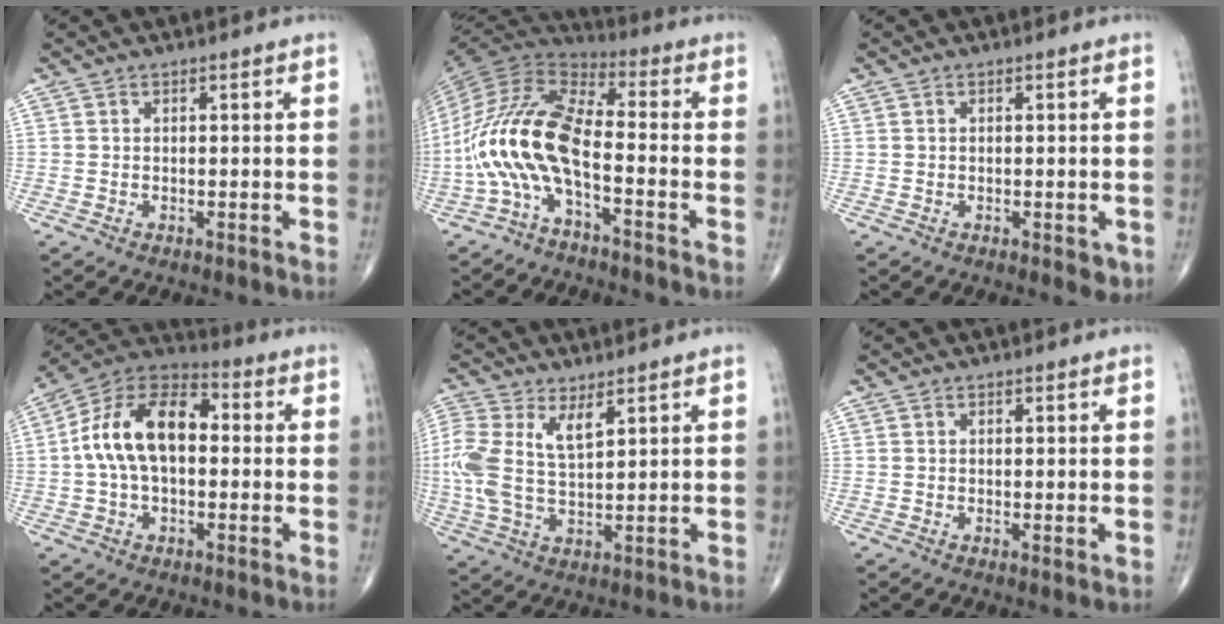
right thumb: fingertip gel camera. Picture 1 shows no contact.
{"total": 15.3, "force": [-4.7, 5.6, 13.5], "torque": [-0.291, 0.064, -0.102]}
{"total": 2.5, "force": [-0.7, 1.2, 2.1], "torque": [-0.015, -0.003, -0.007]}
{"total": 15.5, "force": [0.9, 9.1, 12.5], "torque": [-0.217, 0.040, 0.003]}
{"total": 9.7, "force": [3.4, 4.2, 8.1], "torque": [-0.195, 0.002, 0.073]}
{"total": 0.9, "force": [0.0, 0.2, 0.8], "torque": [-0.018, -0.005, -0.001]}